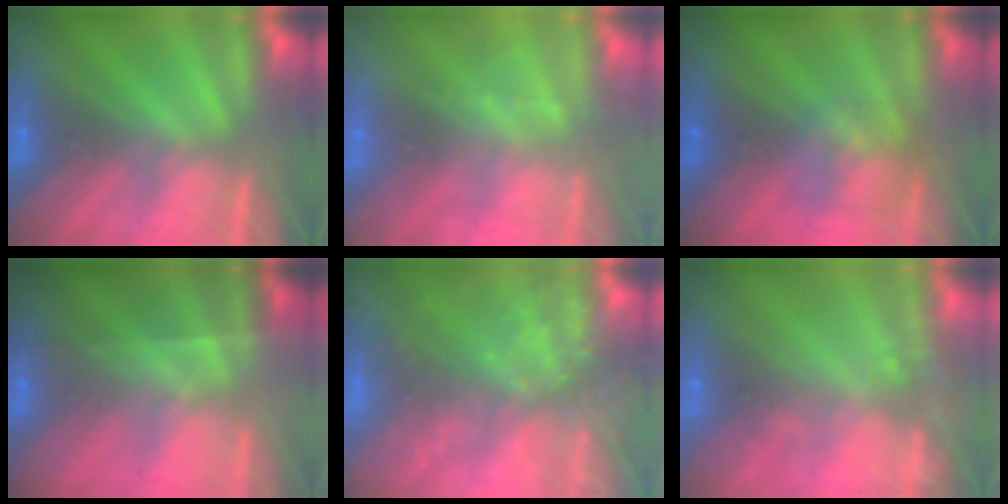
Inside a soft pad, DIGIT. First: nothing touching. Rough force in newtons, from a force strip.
{"total": 2.4}
{"total": 2.7}
{"total": 1.9}
{"total": 7.5}
{"total": 5.8}